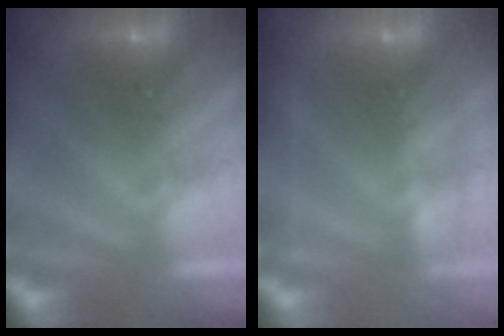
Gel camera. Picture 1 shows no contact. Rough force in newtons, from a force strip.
{"total": 2.2}